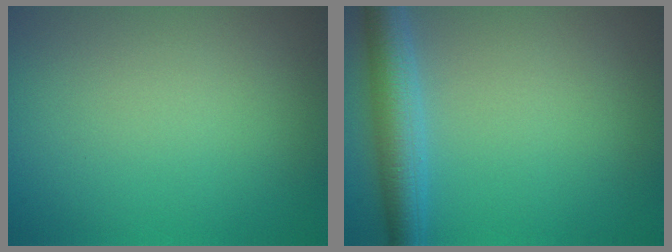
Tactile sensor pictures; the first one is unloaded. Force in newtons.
{"total": 4.2, "press": 4.2, "slide": 0.2}